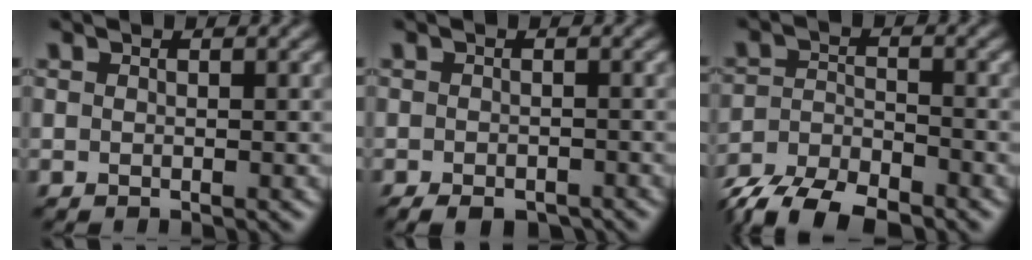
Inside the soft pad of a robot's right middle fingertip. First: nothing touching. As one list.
[{"total": 2.8, "force": [-2.1, 1.0, 1.5], "torque": [-0.019, -0.006, -0.031]}, {"total": 7.0, "force": [-5.8, 2.5, 3.1], "torque": [-0.052, -0.018, -0.107]}]